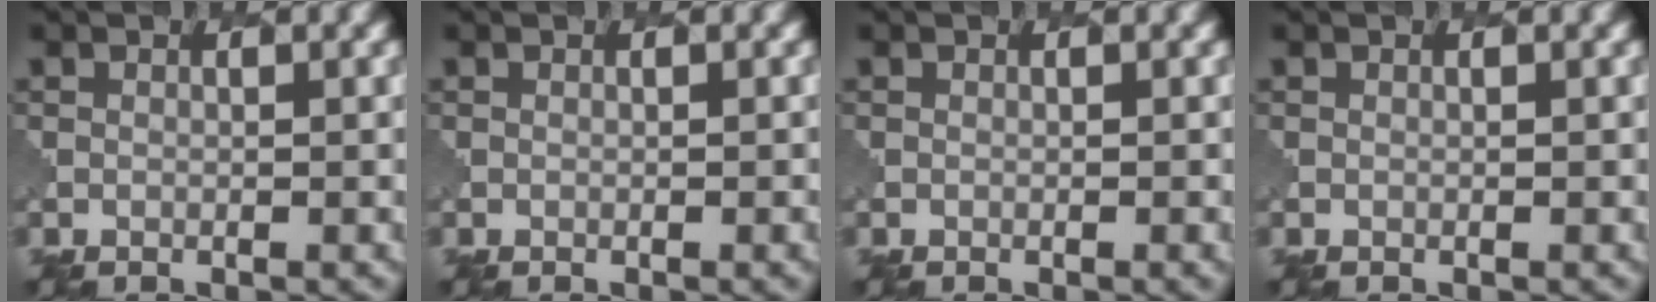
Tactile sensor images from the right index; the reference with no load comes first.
{"total": 0.7, "force": [-0.2, 0.3, 0.6], "torque": [-0.001, 0.001, -0.002]}
{"total": 0.6, "force": [-0.2, 0.2, 0.5], "torque": [-0.002, 0.000, -0.001]}
{"total": 0.0}